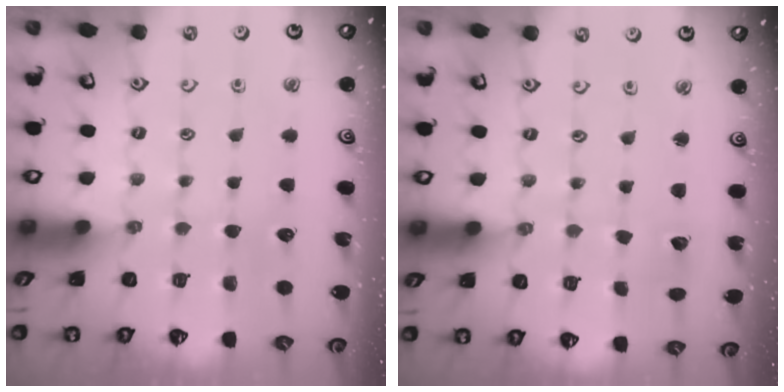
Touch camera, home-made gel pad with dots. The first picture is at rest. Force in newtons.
{"total": 2.4, "press": 2.4, "slide": 0.3}